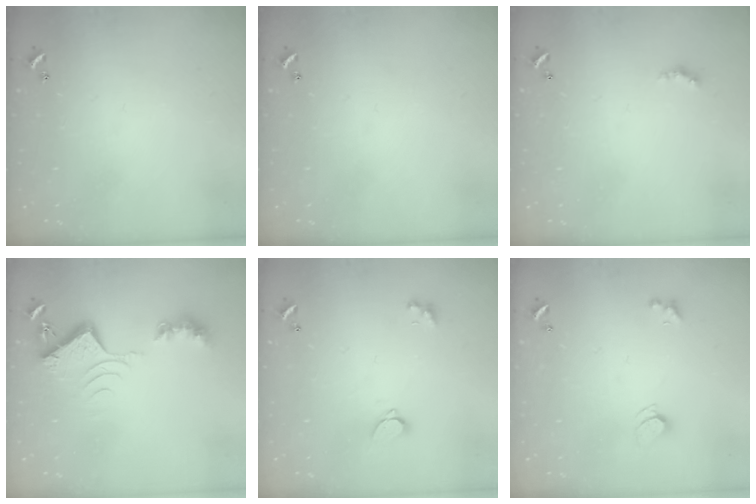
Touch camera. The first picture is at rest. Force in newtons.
{"total": 0.0}
{"total": 1.6, "press": 1.6, "slide": 0.4}
{"total": 8.7, "press": 8.6, "slide": 1.1}
{"total": 2.2, "press": 2.0, "slide": 0.9}
{"total": 2.5, "press": 2.4, "slide": 0.6}